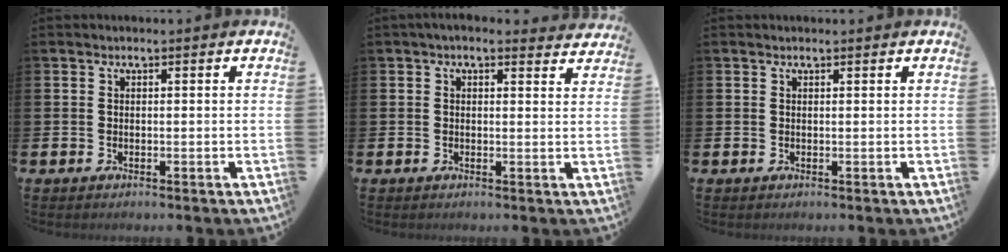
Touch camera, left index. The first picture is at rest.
{"total": 2.0, "force": [1.9, 0.5, 0.5], "torque": [-0.010, -0.004, 0.033]}
{"total": 0.0}